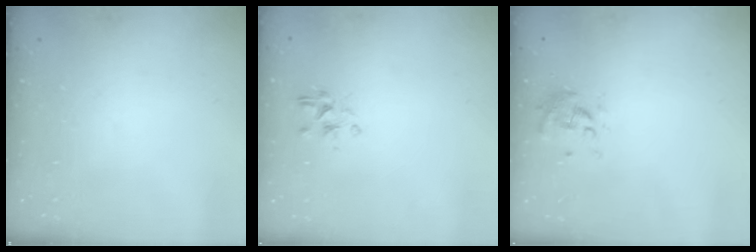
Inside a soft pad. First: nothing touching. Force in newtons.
{"total": 2.3, "press": 2.1, "slide": 0.9}
{"total": 0.6, "press": 0.5, "slide": 0.2}